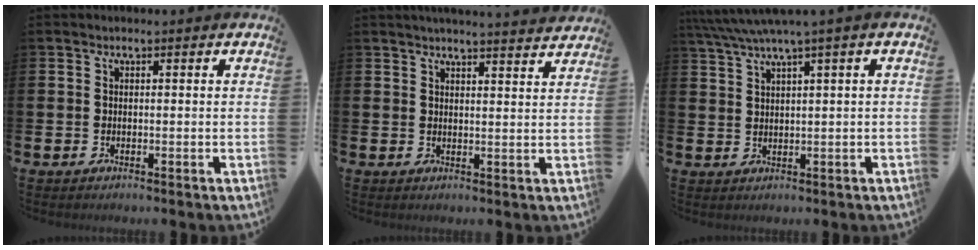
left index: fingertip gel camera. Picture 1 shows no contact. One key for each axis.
{"total": 3.4, "fx": 3.4, "fy": -0.4, "fz": 0.3, "tx": -0.003, "ty": -0.022, "tz": 0.059}
{"total": 4.0, "fx": 2.7, "fy": -0.3, "fz": 2.9, "tx": -0.068, "ty": 0.000, "tz": 0.048}